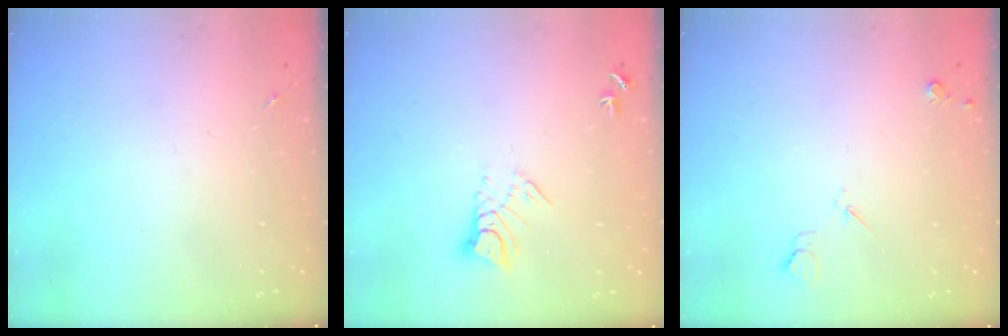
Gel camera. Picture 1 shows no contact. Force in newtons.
{"total": 6.6, "press": 6.6, "slide": 0.7}
{"total": 4.1, "press": 4.0, "slide": 0.7}